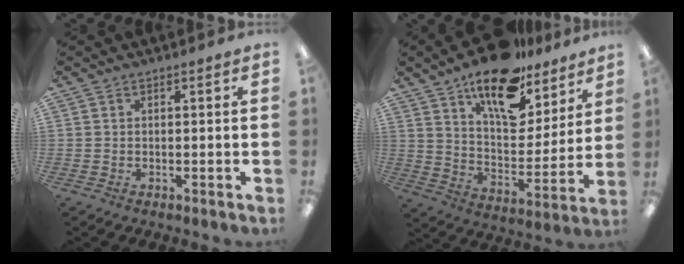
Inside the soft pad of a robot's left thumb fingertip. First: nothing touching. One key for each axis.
{"total": 18.9, "fx": 13.6, "fy": 8.3, "fz": 10.1, "tx": -0.157, "ty": -0.086, "tz": 0.234}